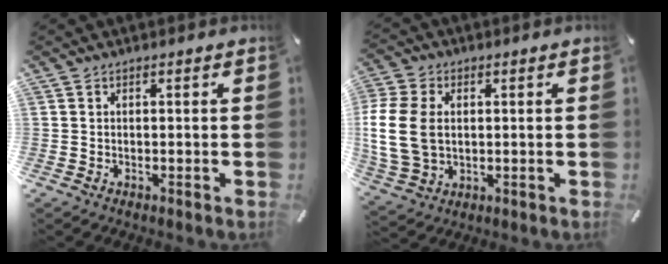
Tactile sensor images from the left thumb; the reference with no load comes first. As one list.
[{"total": 12.4, "force": [0.8, 9.4, 8.0], "torque": [-0.198, 0.010, 0.015]}]